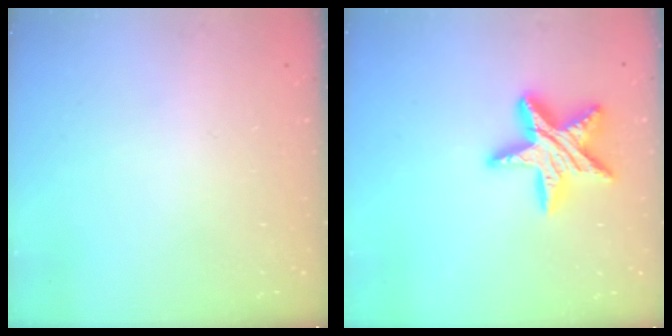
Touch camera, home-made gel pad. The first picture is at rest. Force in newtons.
{"total": 16.4, "press": 16.4, "slide": 1.0}